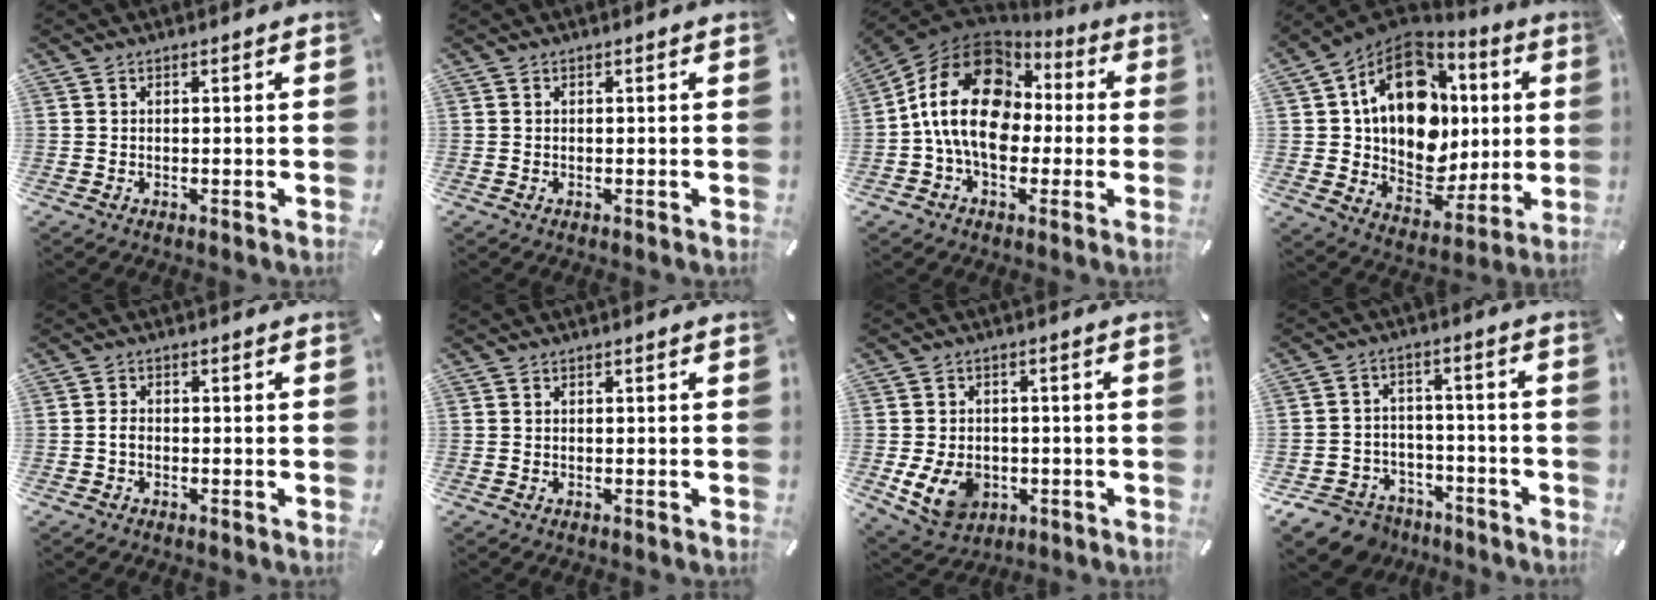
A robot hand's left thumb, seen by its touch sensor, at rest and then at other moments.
{"total": 0.0}
{"total": 18.8, "force": [0.1, 14.3, 12.2], "torque": [-0.246, 0.015, 0.001]}
{"total": 18.3, "force": [5.4, 13.8, 10.7], "torque": [-0.166, -0.035, 0.100]}
{"total": 1.9, "force": [-0.7, 1.3, 1.3], "torque": [-0.024, 0.005, -0.012]}
{"total": 0.0}
{"total": 9.8, "force": [-2.4, 7.6, 5.6], "torque": [-0.115, 0.009, -0.043]}
{"total": 8.8, "force": [-6.2, 5.8, 2.2], "torque": [-0.048, 0.035, -0.115]}